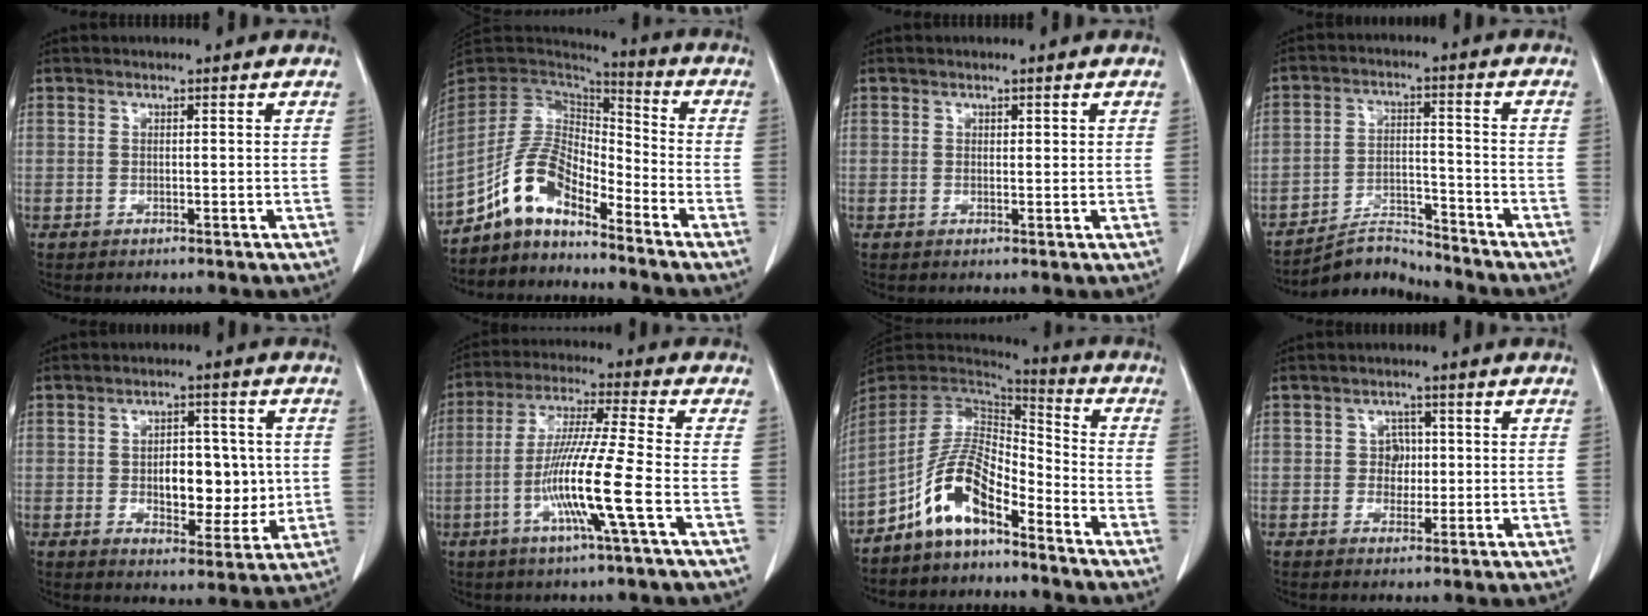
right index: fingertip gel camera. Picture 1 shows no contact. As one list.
[{"total": 10.3, "force": [-7.6, 3.7, 5.8], "torque": [-0.121, 0.033, -0.145]}, {"total": 0.8, "force": [0.4, 0.4, 0.4], "torque": [-0.002, -0.002, 0.005]}, {"total": 6.4, "force": [-6.3, 0.8, -0.9], "torque": [0.015, 0.015, -0.108]}, {"total": 9.1, "force": [0.1, 4.9, 7.7], "torque": [-0.106, 0.008, 0.010]}, {"total": 12.4, "force": [-3.7, -1.1, 11.8], "torque": [-0.231, -0.014, -0.078]}, {"total": 10.5, "force": [-6.4, 3.7, 7.4], "torque": [-0.158, 0.020, -0.121]}, {"total": 3.0, "force": [0.2, 2.6, 1.4], "torque": [-0.013, 0.006, 0.002]}]